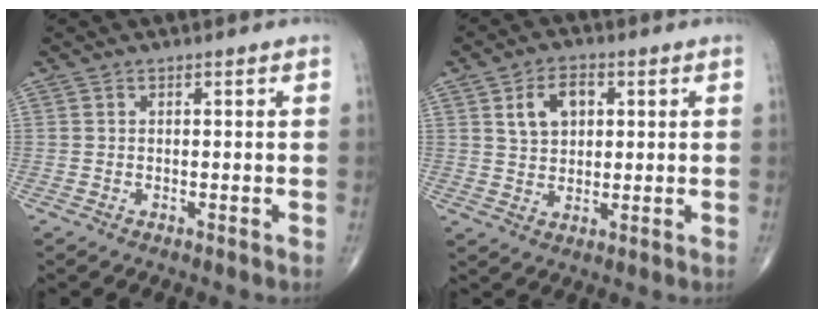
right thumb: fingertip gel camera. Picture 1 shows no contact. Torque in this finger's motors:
{"motor_torque": [0.16, 1.63, 0.54, 0.46, 0.18]}